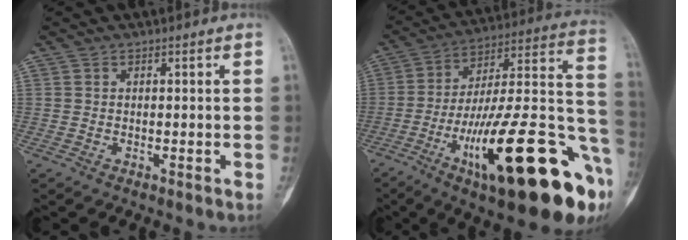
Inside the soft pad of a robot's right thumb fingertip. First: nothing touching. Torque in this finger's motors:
{"motor_torque": [0.77, 1.06, 2.01, -0.76, 0.18]}